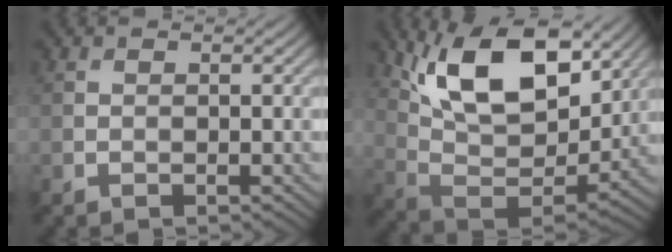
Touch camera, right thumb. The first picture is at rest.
{"total": 15.3, "force": [8.0, 7.3, 10.9], "torque": [-0.198, -0.004, 0.133]}